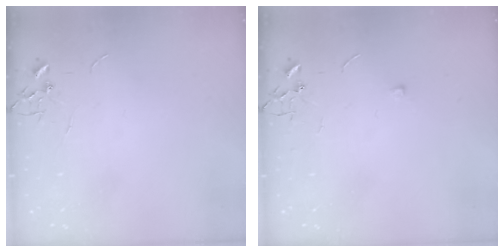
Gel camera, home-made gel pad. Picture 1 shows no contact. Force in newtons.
{"total": 5.6, "press": 5.6, "slide": 0.5}